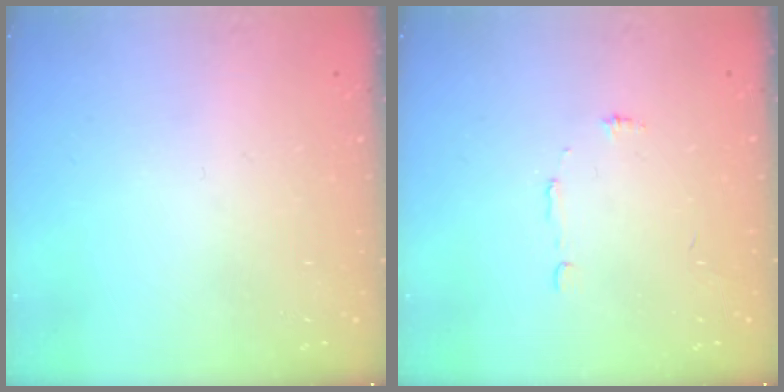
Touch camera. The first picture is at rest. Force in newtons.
{"total": 5.4, "press": 5.4, "slide": 0.3}